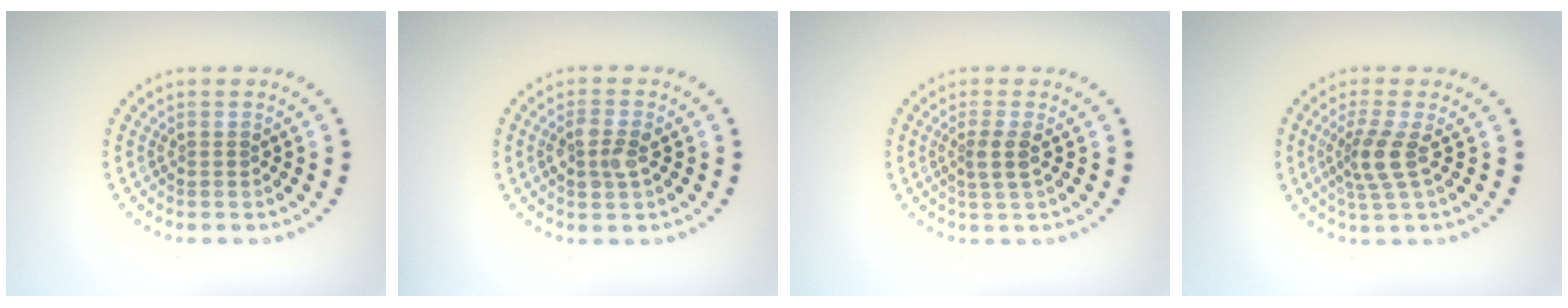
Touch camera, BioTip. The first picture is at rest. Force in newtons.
{"total": 2.4, "press": 2.4, "slide": 0.3}
{"total": 1.7, "press": 1.4, "slide": 1.0}
{"total": 2.8, "press": 2.0, "slide": 2.0}